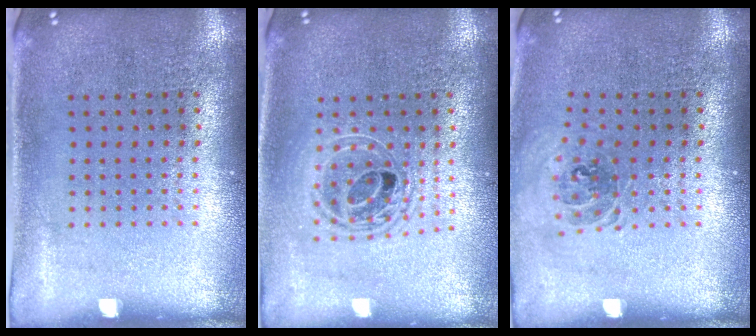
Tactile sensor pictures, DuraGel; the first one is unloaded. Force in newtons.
{"total": 1.6, "press": 1.4, "slide": 0.9}
{"total": 0.9, "press": 0.9, "slide": 0.2}